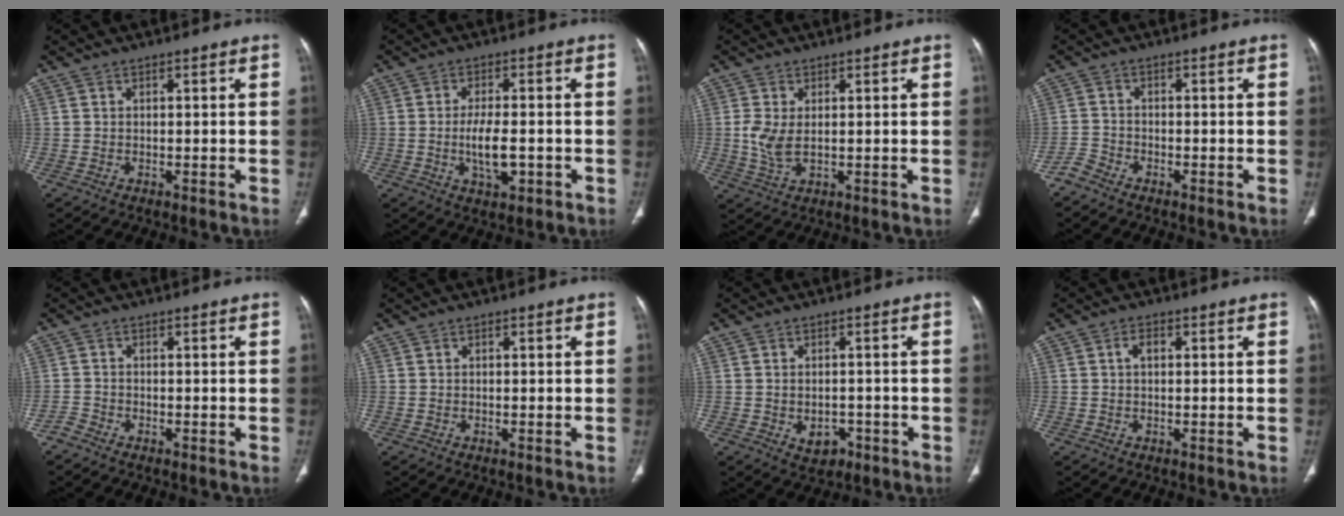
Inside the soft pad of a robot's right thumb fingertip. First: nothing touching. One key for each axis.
{"total": 6.3, "fx": -1.4, "fy": 2.7, "fz": 5.5, "tx": -0.092, "ty": 0.000, "tz": -0.020}
{"total": 4.5, "fx": 0.3, "fy": 2.4, "fz": 3.8, "tx": -0.088, "ty": -0.007, "tz": 0.012}
{"total": 2.4, "fx": -2.3, "fy": 0.6, "fz": 0.3, "tx": -0.008, "ty": 0.002, "tz": -0.052}
{"total": 1.6, "fx": -1.5, "fy": 0.5, "fz": 0.2, "tx": -0.006, "ty": 0.003, "tz": -0.034}
{"total": 0.0}
{"total": 4.2, "fx": -1.6, "fy": 3.1, "fz": 2.4, "tx": -0.017, "ty": 0.011, "tz": -0.014}
{"total": 2.0, "fx": 0.3, "fy": 1.2, "fz": 1.6, "tx": -0.025, "ty": 0.009, "tz": 0.002}